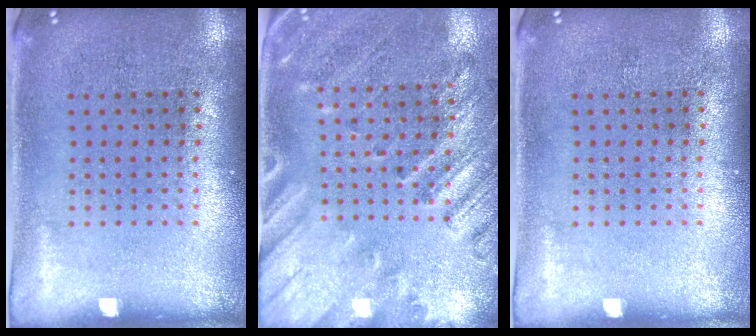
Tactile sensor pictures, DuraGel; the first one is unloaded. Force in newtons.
{"total": 2.5, "press": 2.0, "slide": 1.5}
{"total": 0.0}